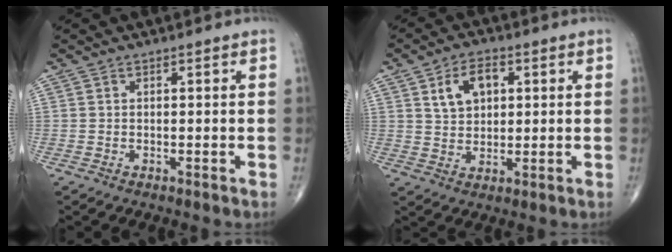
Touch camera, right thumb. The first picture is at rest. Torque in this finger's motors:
{"motor_torque": [-0.29, 1.65, 0.52, 0.43, 0.17]}